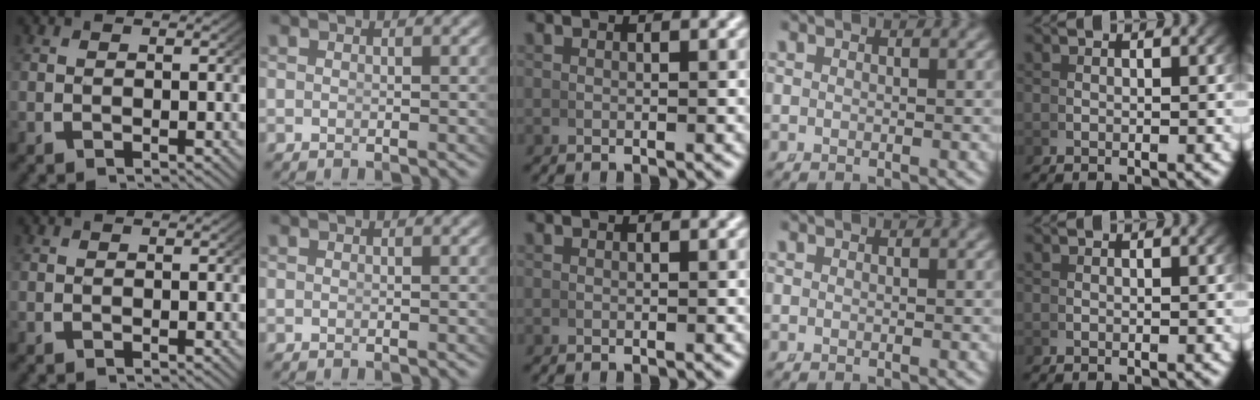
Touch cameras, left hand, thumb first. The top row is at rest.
{}